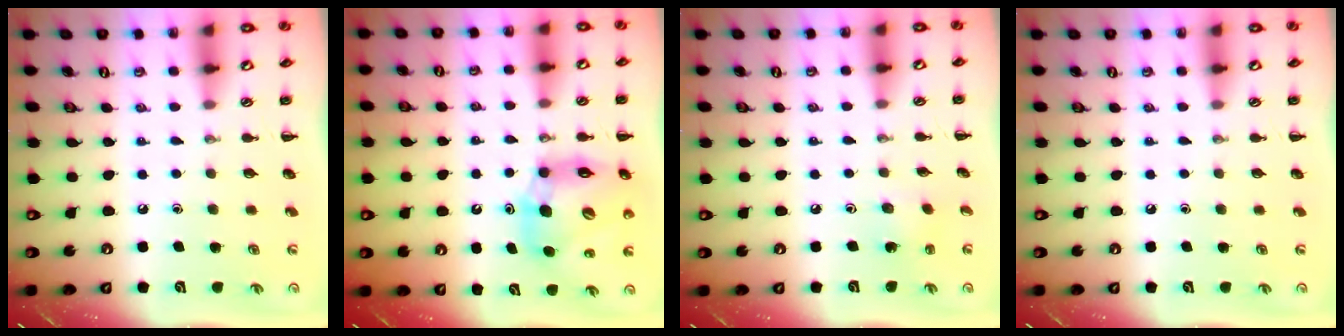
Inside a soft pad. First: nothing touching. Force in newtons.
{"total": 12.9, "press": 12.4, "slide": 3.5}
{"total": 2.4, "press": 2.2, "slide": 0.7}
{"total": 0.0}